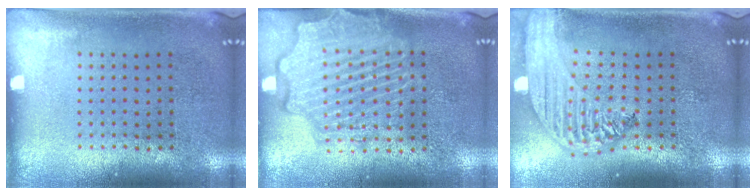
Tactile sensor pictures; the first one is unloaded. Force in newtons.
{"total": 3.1, "press": 3.1, "slide": 0.3}
{"total": 2.9, "press": 2.3, "slide": 1.8}